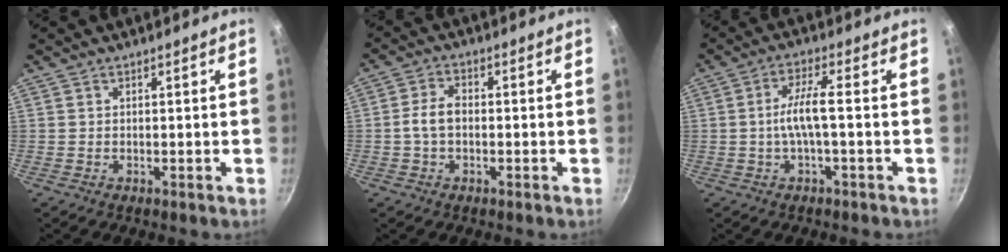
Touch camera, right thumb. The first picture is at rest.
{"total": 4.6, "force": [-0.7, 3.2, 3.3], "torque": [-0.054, 0.022, -0.018]}
{"total": 5.5, "force": [-0.9, 0.8, 5.3], "torque": [-0.116, 0.018, -0.021]}